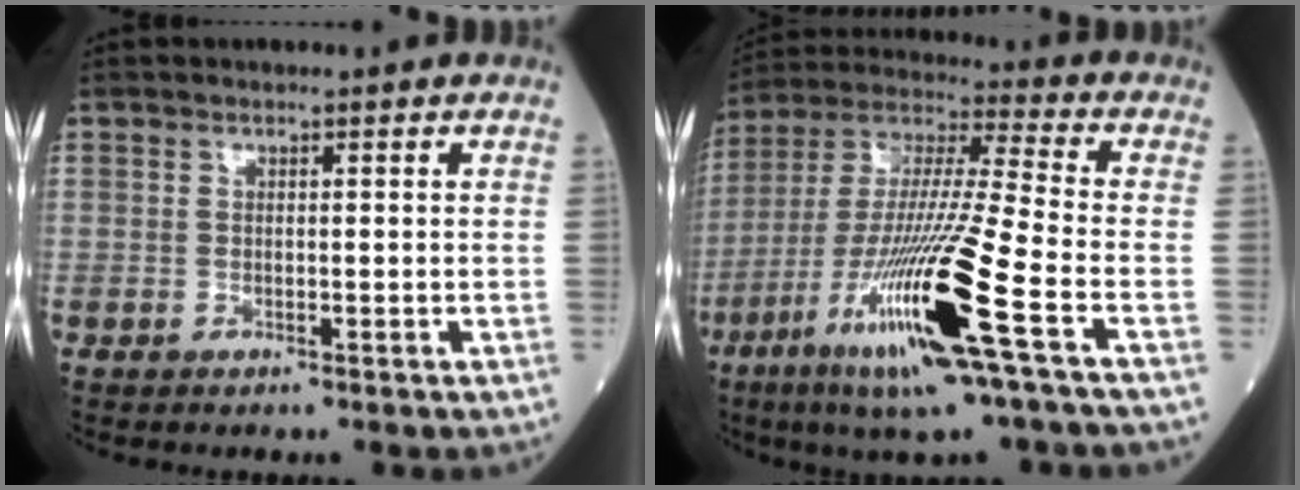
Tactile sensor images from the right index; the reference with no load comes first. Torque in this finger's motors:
{"motor_torque": [1.87, -0.27, 1.05, 0.21]}